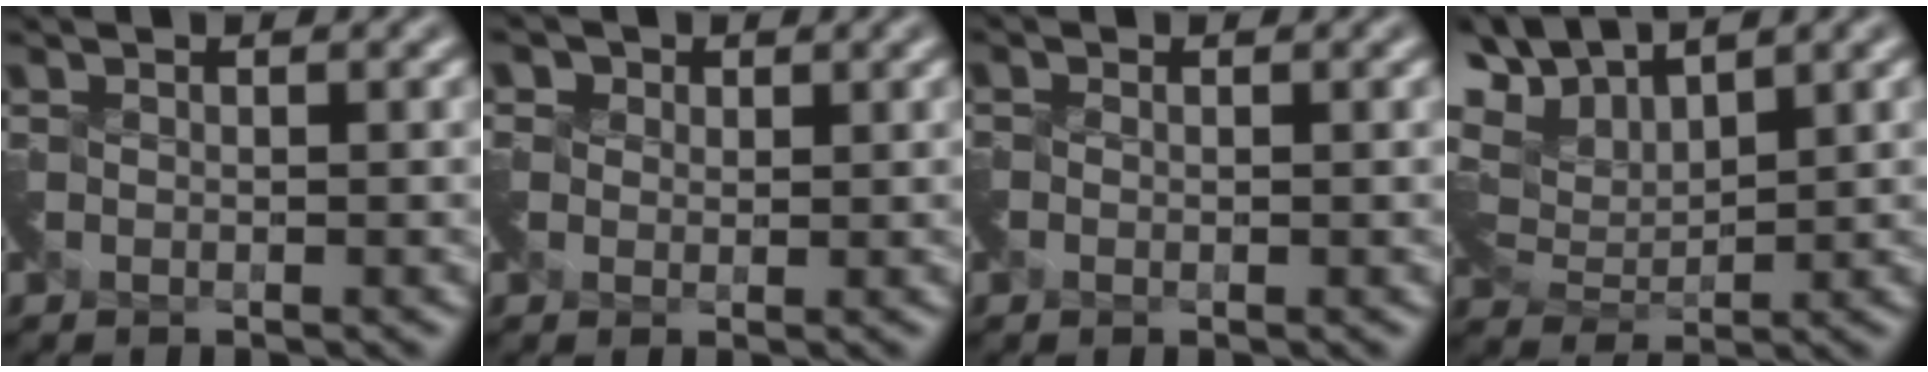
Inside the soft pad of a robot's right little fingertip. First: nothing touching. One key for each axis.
{"total": 1.4, "fx": 0.3, "fy": 1.1, "fz": -0.7, "tx": 0.013, "ty": 0.005, "tz": 0.007}
{"total": 0.0}
{"total": 6.1, "fx": 5.3, "fy": 1.6, "fz": 2.6, "tx": -0.068, "ty": 0.015, "tz": 0.093}